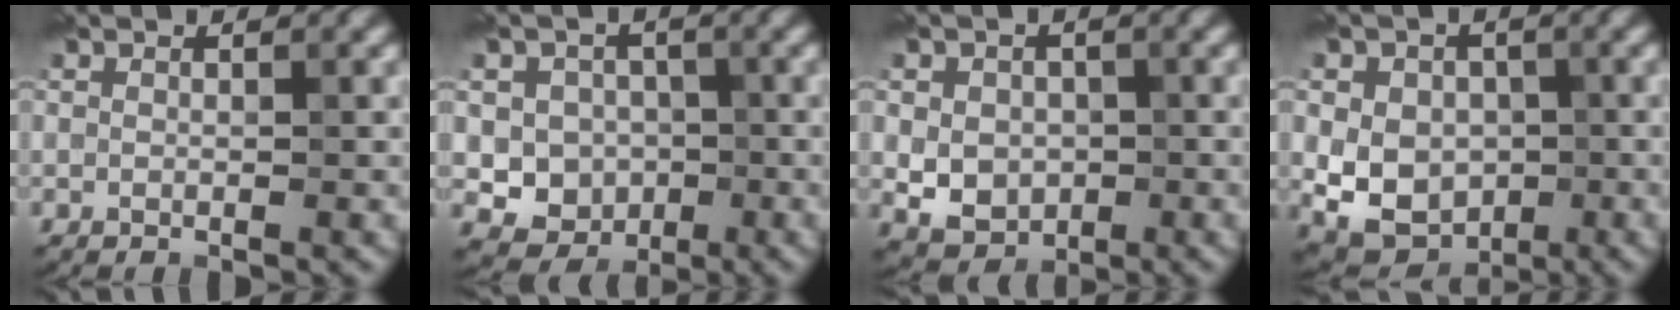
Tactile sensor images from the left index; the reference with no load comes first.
{"total": 4.9, "force": [-0.5, 4.5, 1.9], "torque": [-0.001, -0.003, -0.023]}
{"total": 4.4, "force": [-0.3, 3.5, 2.5], "torque": [-0.035, -0.003, -0.004]}
{"total": 6.9, "force": [-0.6, 5.5, 4.1], "torque": [-0.058, -0.005, -0.016]}